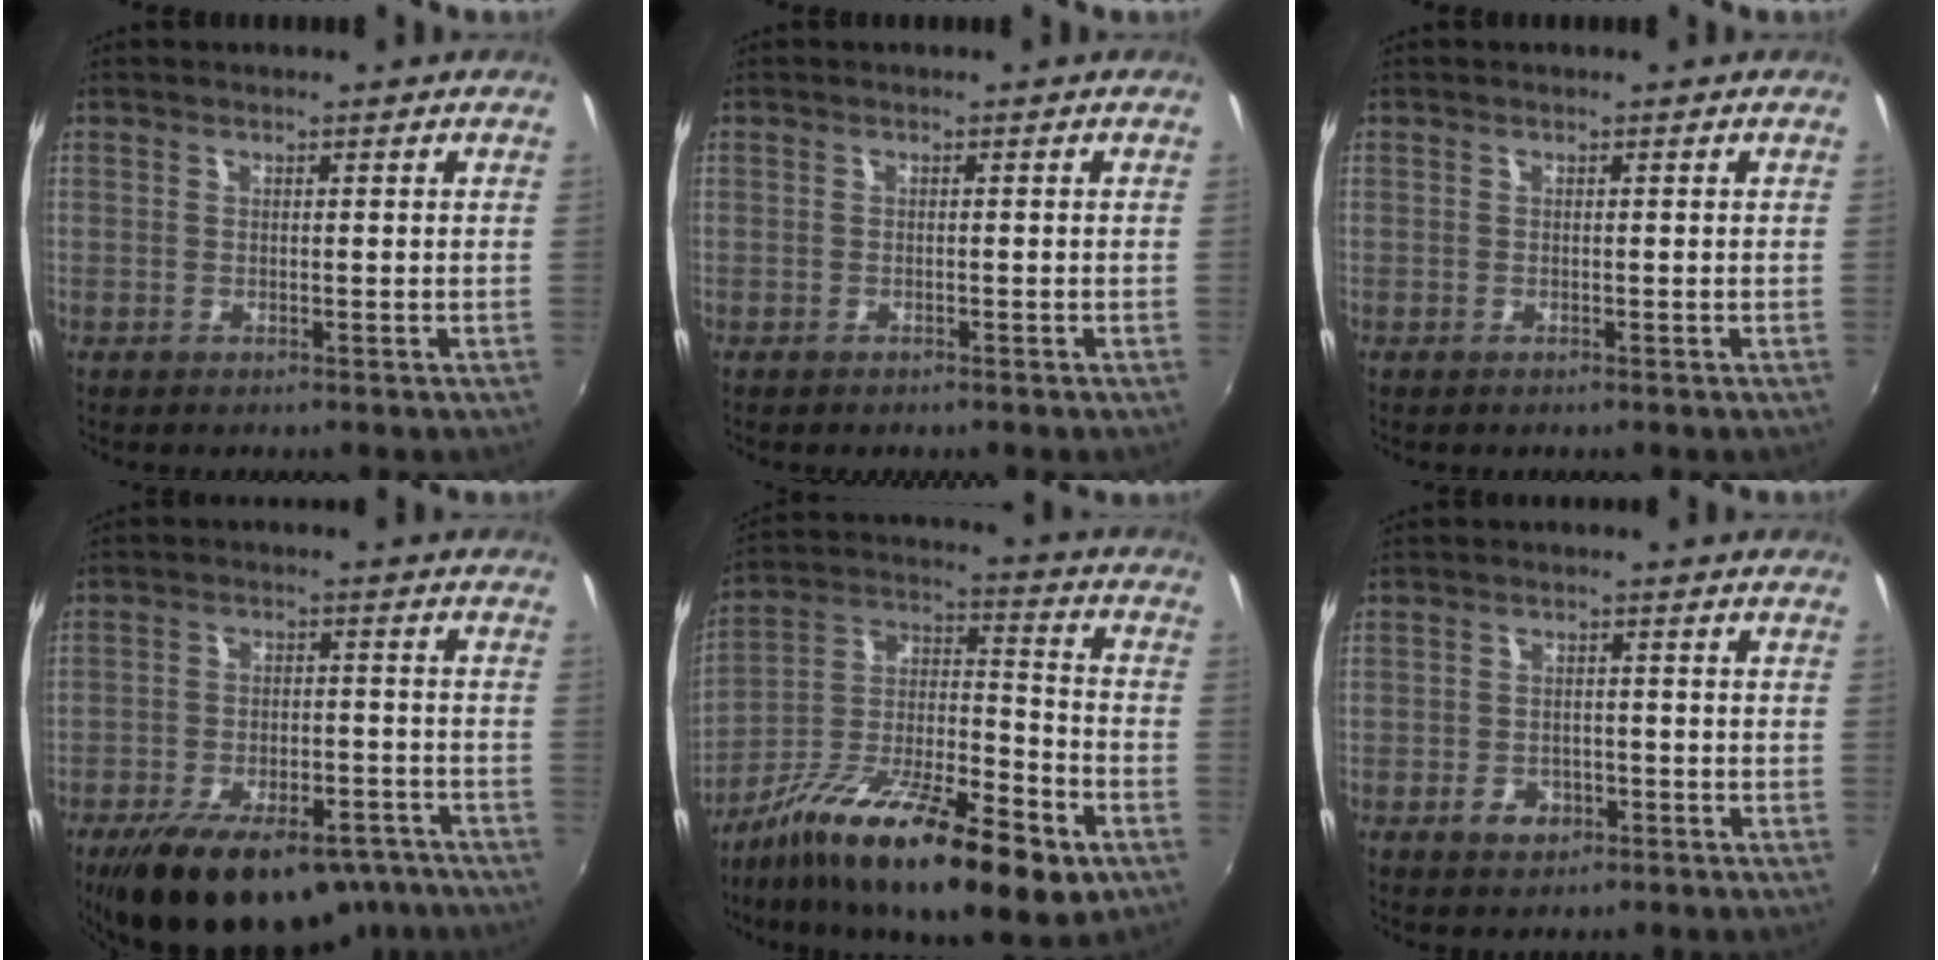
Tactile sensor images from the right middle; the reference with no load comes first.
{"total": 0.7, "force": [-0.6, 0.3, 0.1], "torque": [-0.006, -0.002, -0.010]}
{"total": 0.0}
{"total": 21.4, "force": [-15.7, 9.1, 11.3], "torque": [-0.206, -0.013, -0.212]}
{"total": 25.1, "force": [-14.1, 7.8, 19.2], "torque": [-0.322, -0.024, -0.239]}
{"total": 4.0, "force": [-2.1, 2.9, 1.8], "torque": [-0.042, 0.002, -0.028]}